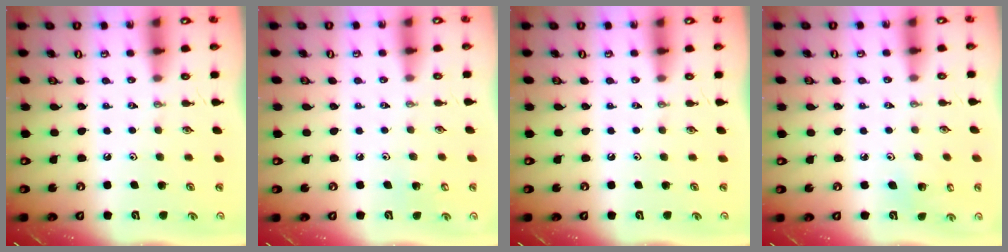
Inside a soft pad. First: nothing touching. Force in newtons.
{"total": 4.2, "press": 4.2, "slide": 0.4}
{"total": 0.0}
{"total": 3.1, "press": 3.1, "slide": 0.2}